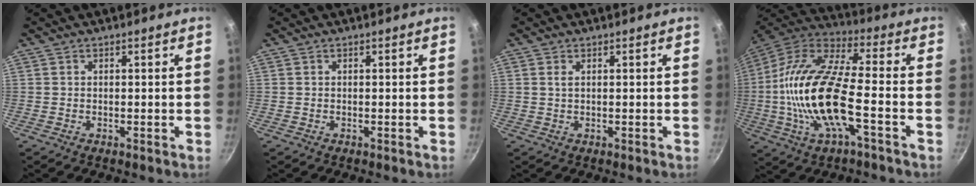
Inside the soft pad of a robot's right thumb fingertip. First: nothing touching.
{"total": 0.0}
{"total": 1.1, "force": [0.4, 0.5, 0.9], "torque": [-0.017, 0.001, 0.008]}
{"total": 20.3, "force": [-4.0, 7.4, 18.5], "torque": [-0.368, 0.033, -0.090]}